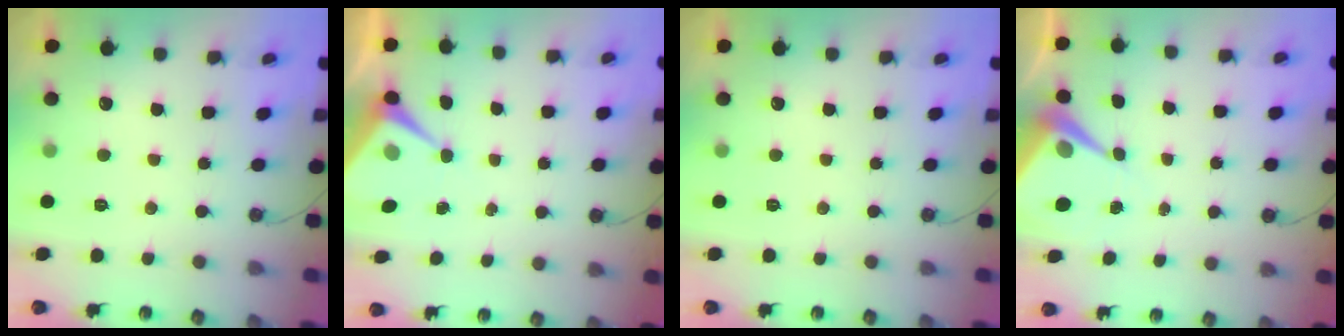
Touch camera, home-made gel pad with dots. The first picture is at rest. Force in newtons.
{"total": 6.3, "press": 6.3, "slide": 0.5}
{"total": 0.0}
{"total": 6.8, "press": 6.8, "slide": 0.4}